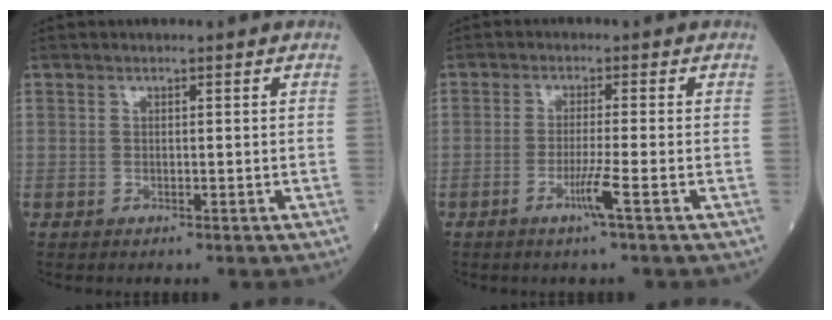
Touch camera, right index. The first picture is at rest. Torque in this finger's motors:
{"motor_torque": [0.52, -0.25, 0.30, 0.09]}